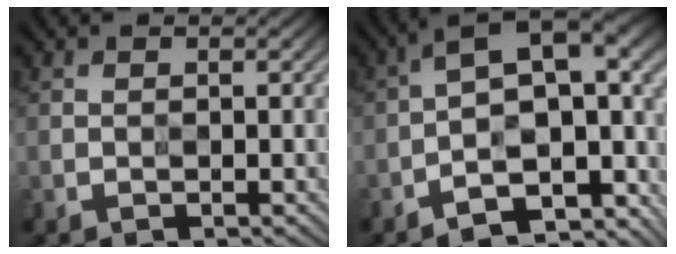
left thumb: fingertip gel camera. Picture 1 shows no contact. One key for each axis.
{"total": 12.9, "fx": -5.2, "fy": 4.8, "fz": 10.7, "tx": -0.155, "ty": 0.013, "tz": -0.069}